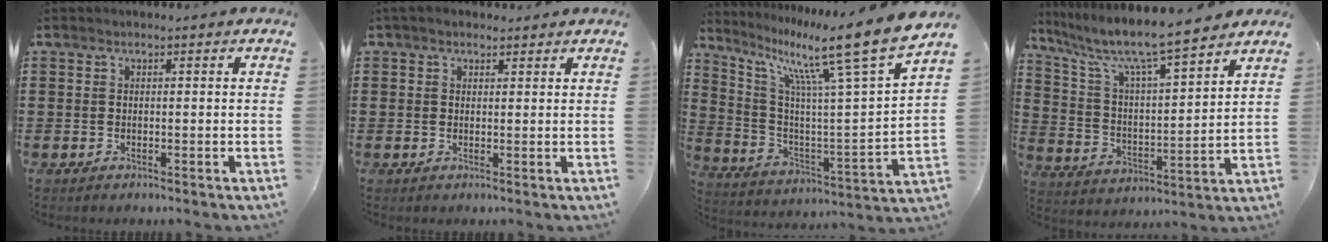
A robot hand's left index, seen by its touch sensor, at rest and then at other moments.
{"total": 1.4, "force": [1.1, 0.9, 0.2], "torque": [-0.008, 0.008, 0.021]}
{"total": 14.0, "force": [10.0, 0.4, 9.7], "torque": [-0.186, -0.073, 0.148]}
{"total": 7.8, "force": [6.7, 0.5, 4.1], "torque": [-0.109, -0.049, 0.106]}